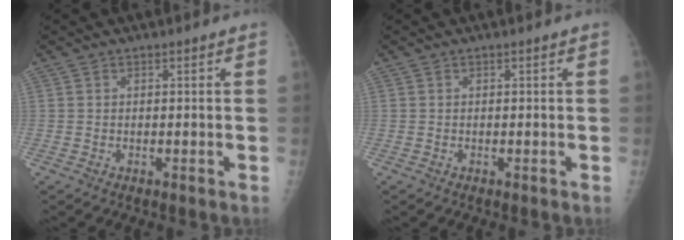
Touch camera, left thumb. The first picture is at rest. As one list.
[{"total": 0.0}]